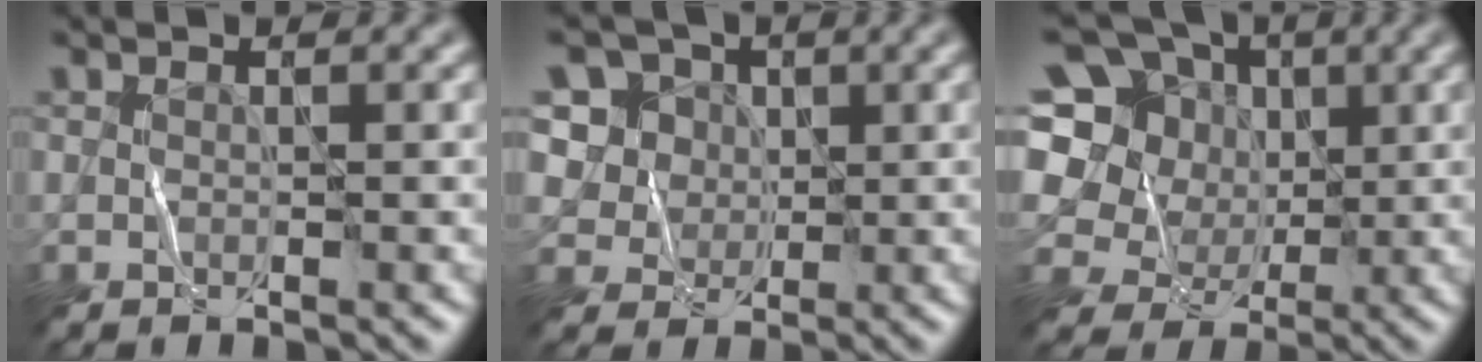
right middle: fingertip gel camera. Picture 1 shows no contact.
{"total": 6.9, "force": [2.7, 5.6, 2.8], "torque": [-0.059, 0.006, 0.037]}
{"total": 11.6, "force": [1.8, 10.3, 5.0], "torque": [-0.143, 0.048, 0.001]}